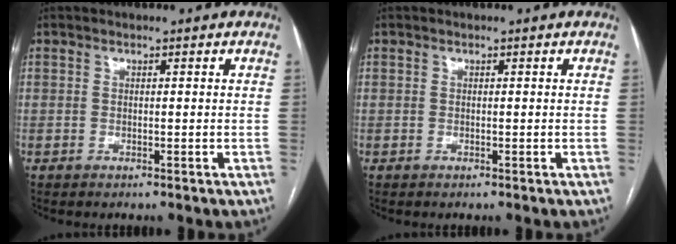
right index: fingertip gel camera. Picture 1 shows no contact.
{"total": 0.0}